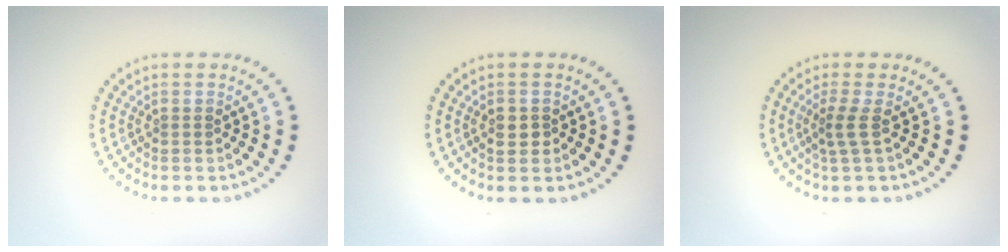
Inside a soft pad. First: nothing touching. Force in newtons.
{"total": 1.3, "press": 1.3, "slide": 0.2}
{"total": 1.9, "press": 1.2, "slide": 1.4}